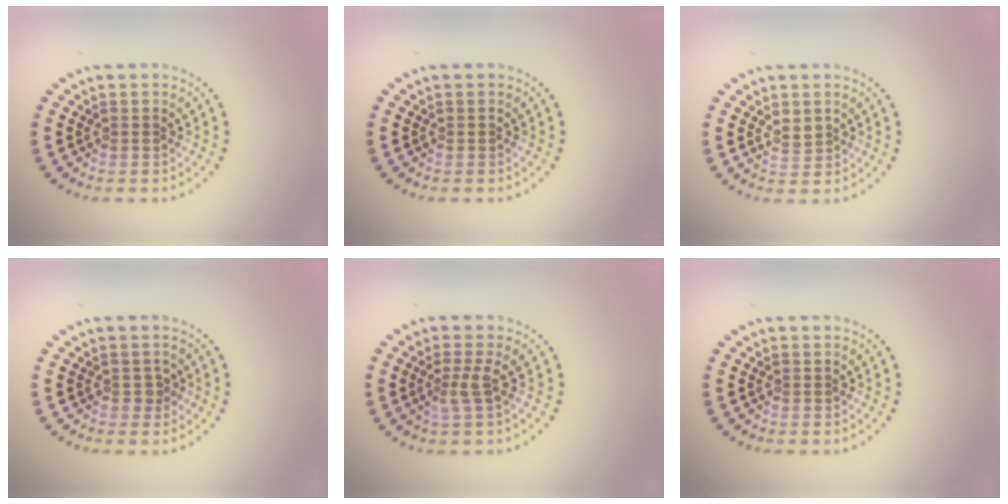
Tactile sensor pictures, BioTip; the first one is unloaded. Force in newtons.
{"total": 0.0}
{"total": 1.2, "press": 1.2, "slide": 0.4}
{"total": 1.0, "press": 0.9, "slide": 0.4}
{"total": 1.8, "press": 1.4, "slide": 1.1}
{"total": 0.0}